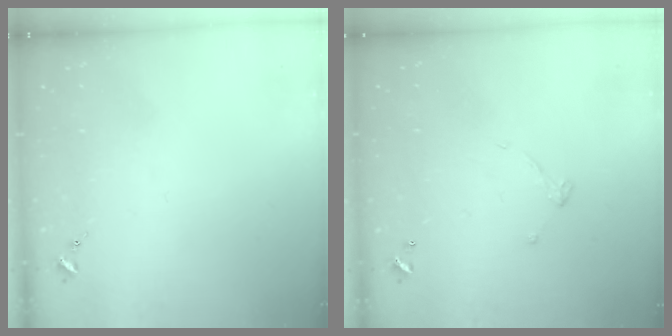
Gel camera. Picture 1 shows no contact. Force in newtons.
{"total": 4.4, "press": 4.4, "slide": 0.2}